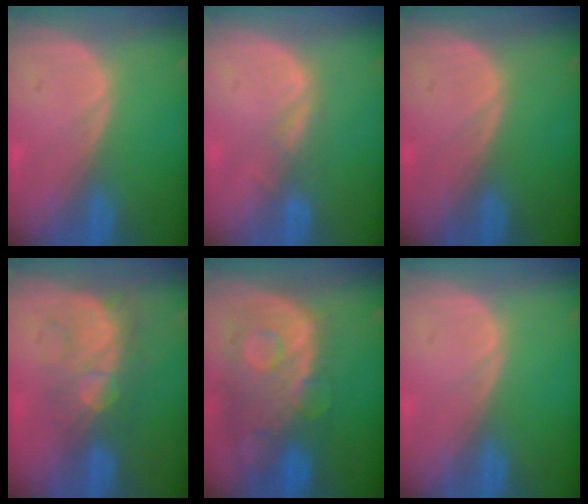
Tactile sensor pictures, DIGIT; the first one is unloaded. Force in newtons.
{"total": 2.7, "press": 2.1, "slide": 1.7}
{"total": 0.0}
{"total": 8.8, "press": 7.6, "slide": 4.4}
{"total": 11.5, "press": 9.8, "slide": 6.0}
{"total": 0.0}